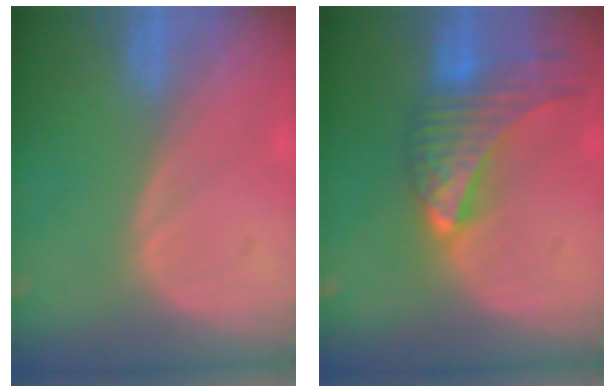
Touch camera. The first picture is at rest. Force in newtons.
{"total": 9.7, "press": 8.6, "slide": 4.5}